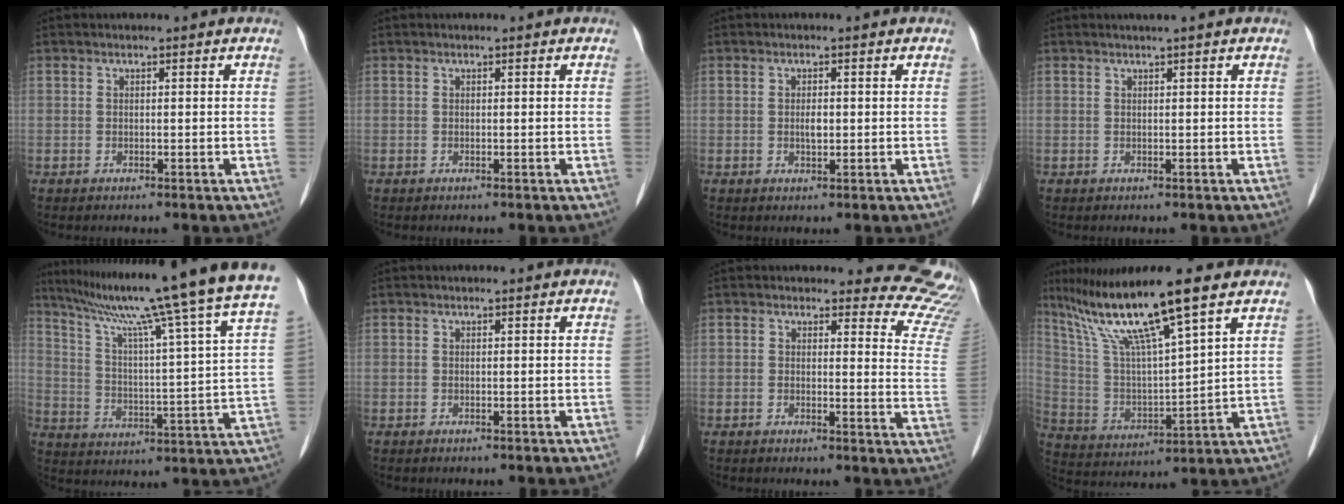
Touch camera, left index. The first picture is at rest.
{"total": 0.0}
{"total": 1.5, "force": [0.1, 0.7, 1.4], "torque": [-0.026, -0.001, 0.004]}
{"total": 1.0, "force": [0.7, -0.3, 0.6], "torque": [-0.013, 0.000, 0.018]}
{"total": 26.9, "force": [22.0, -1.6, 15.4], "torque": [-0.247, -0.047, 0.301]}
{"total": 0.0}
{"total": 10.5, "force": [10.3, 1.6, -0.5], "torque": [0.052, -0.109, 0.065]}
{"total": 14.7, "force": [10.6, -0.3, 10.2], "torque": [-0.197, 0.008, 0.200]}